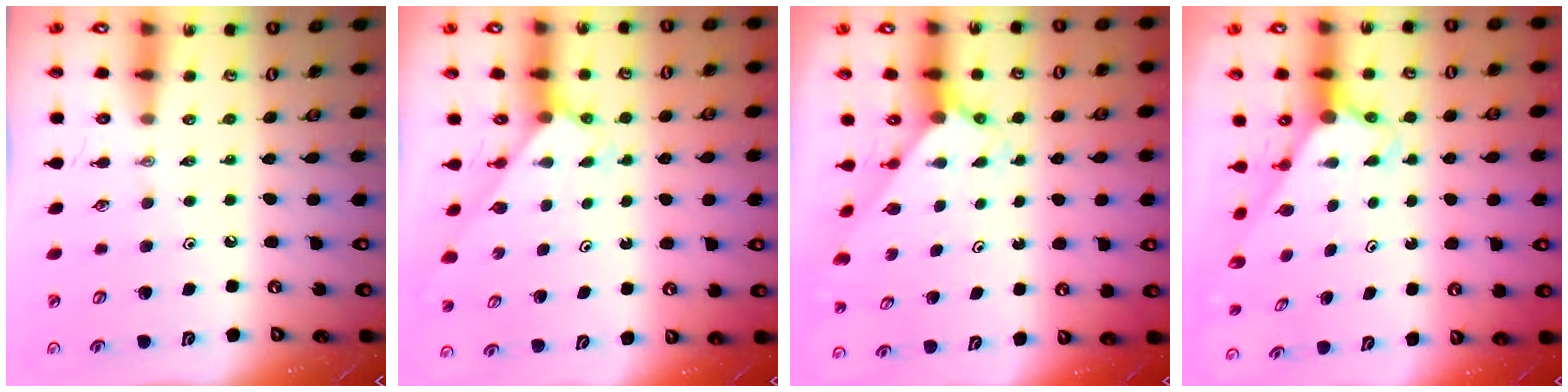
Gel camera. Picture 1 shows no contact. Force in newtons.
{"total": 2.2, "press": 2.2, "slide": 0.2}
{"total": 1.6, "press": 1.6, "slide": 0.1}
{"total": 2.8, "press": 2.8, "slide": 0.2}